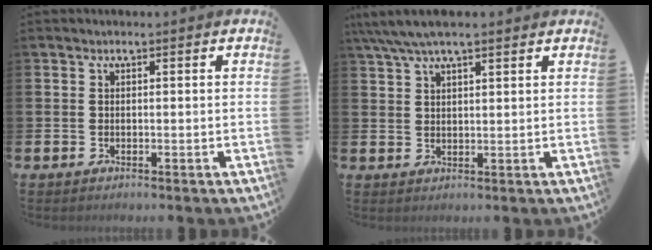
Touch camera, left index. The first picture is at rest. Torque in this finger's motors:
{"motor_torque": [0.96, -1.18, 1.05, 0.21]}